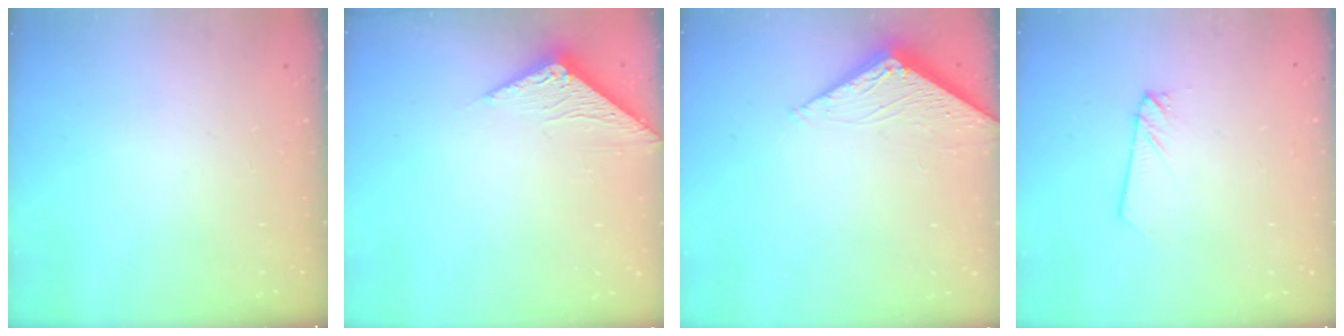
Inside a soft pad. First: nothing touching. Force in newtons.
{"total": 3.0, "press": 3.0, "slide": 0.1}
{"total": 2.7, "press": 2.7, "slide": 0.3}
{"total": 1.6, "press": 1.6, "slide": 0.0}